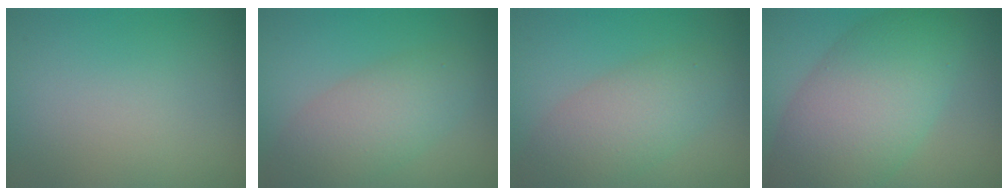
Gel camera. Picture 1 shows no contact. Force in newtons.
{"total": 4.6, "press": 4.6, "slide": 0.2}
{"total": 4.6, "press": 4.6, "slide": 0.2}
{"total": 9.3, "press": 9.3, "slide": 0.4}